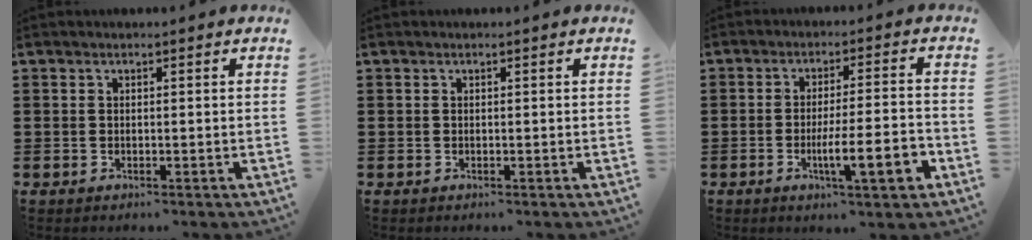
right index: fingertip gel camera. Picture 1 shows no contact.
{"total": 0.0}
{"total": 8.8, "force": [-3.0, 1.5, 8.1], "torque": [-0.120, -0.006, -0.049]}